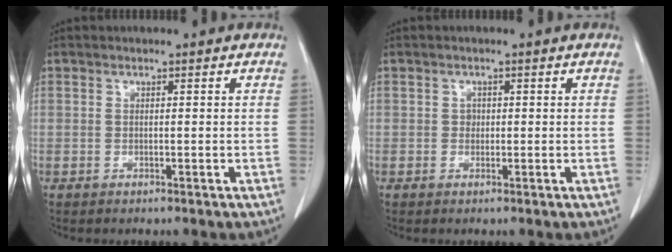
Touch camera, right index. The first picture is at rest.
{"total": 0.9, "force": [0.0, 0.9, 0.4], "torque": [-0.002, 0.003, 0.001]}